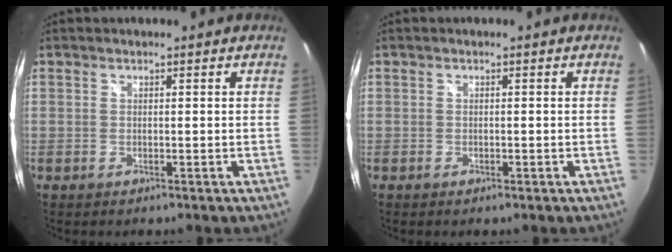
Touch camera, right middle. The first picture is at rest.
{"total": 0.6, "force": [-0.4, 0.3, 0.3], "torque": [-0.005, -0.004, -0.009]}